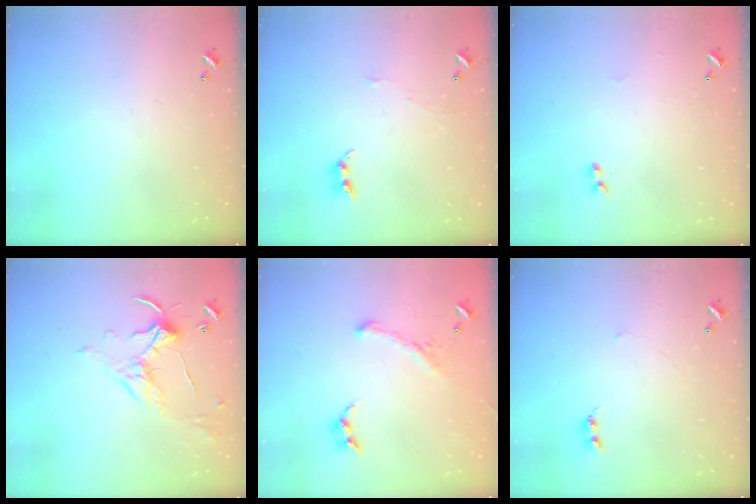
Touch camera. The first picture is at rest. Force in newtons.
{"total": 4.9, "press": 4.9, "slide": 0.7}
{"total": 1.2, "press": 1.1, "slide": 0.5}
{"total": 1.7, "press": 1.5, "slide": 0.9}
{"total": 1.1, "press": 0.0, "slide": 1.1}
{"total": 2.6, "press": 2.6, "slide": 0.4}